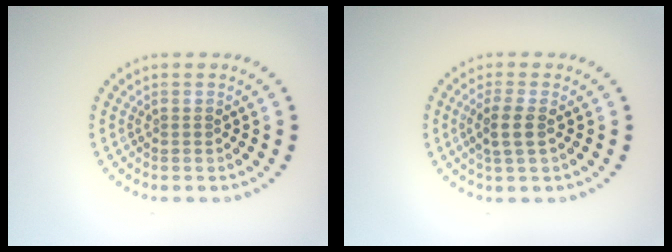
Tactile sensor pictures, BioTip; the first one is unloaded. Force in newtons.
{"total": 2.3, "press": 2.1, "slide": 0.8}